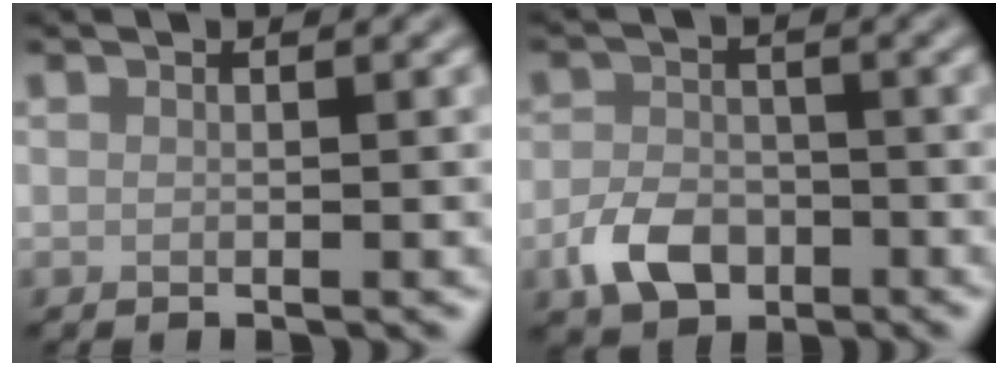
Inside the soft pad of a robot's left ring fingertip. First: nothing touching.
{"total": 4.3, "force": [-2.1, 3.0, 2.3], "torque": [-0.049, -0.004, -0.044]}